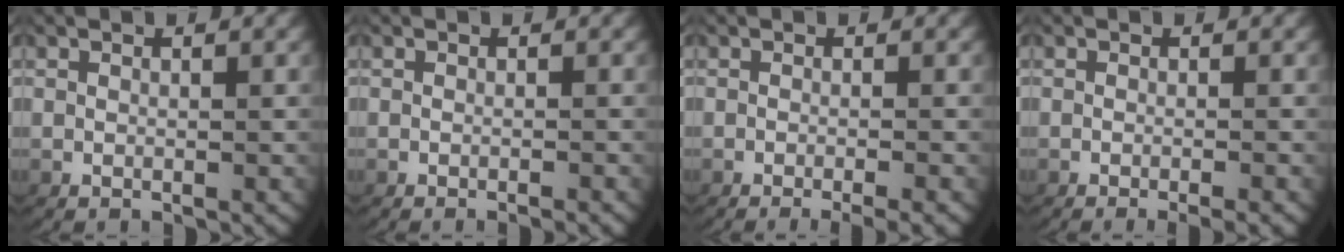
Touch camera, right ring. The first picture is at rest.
{"total": 1.2, "force": [-1.0, 0.1, 0.6], "torque": [0.000, 0.006, -0.018]}
{"total": 3.6, "force": [-2.9, 0.6, 2.1], "torque": [-0.015, 0.000, -0.044]}
{"total": 2.6, "force": [-2.0, 0.4, 1.6], "torque": [-0.007, 0.004, -0.032]}